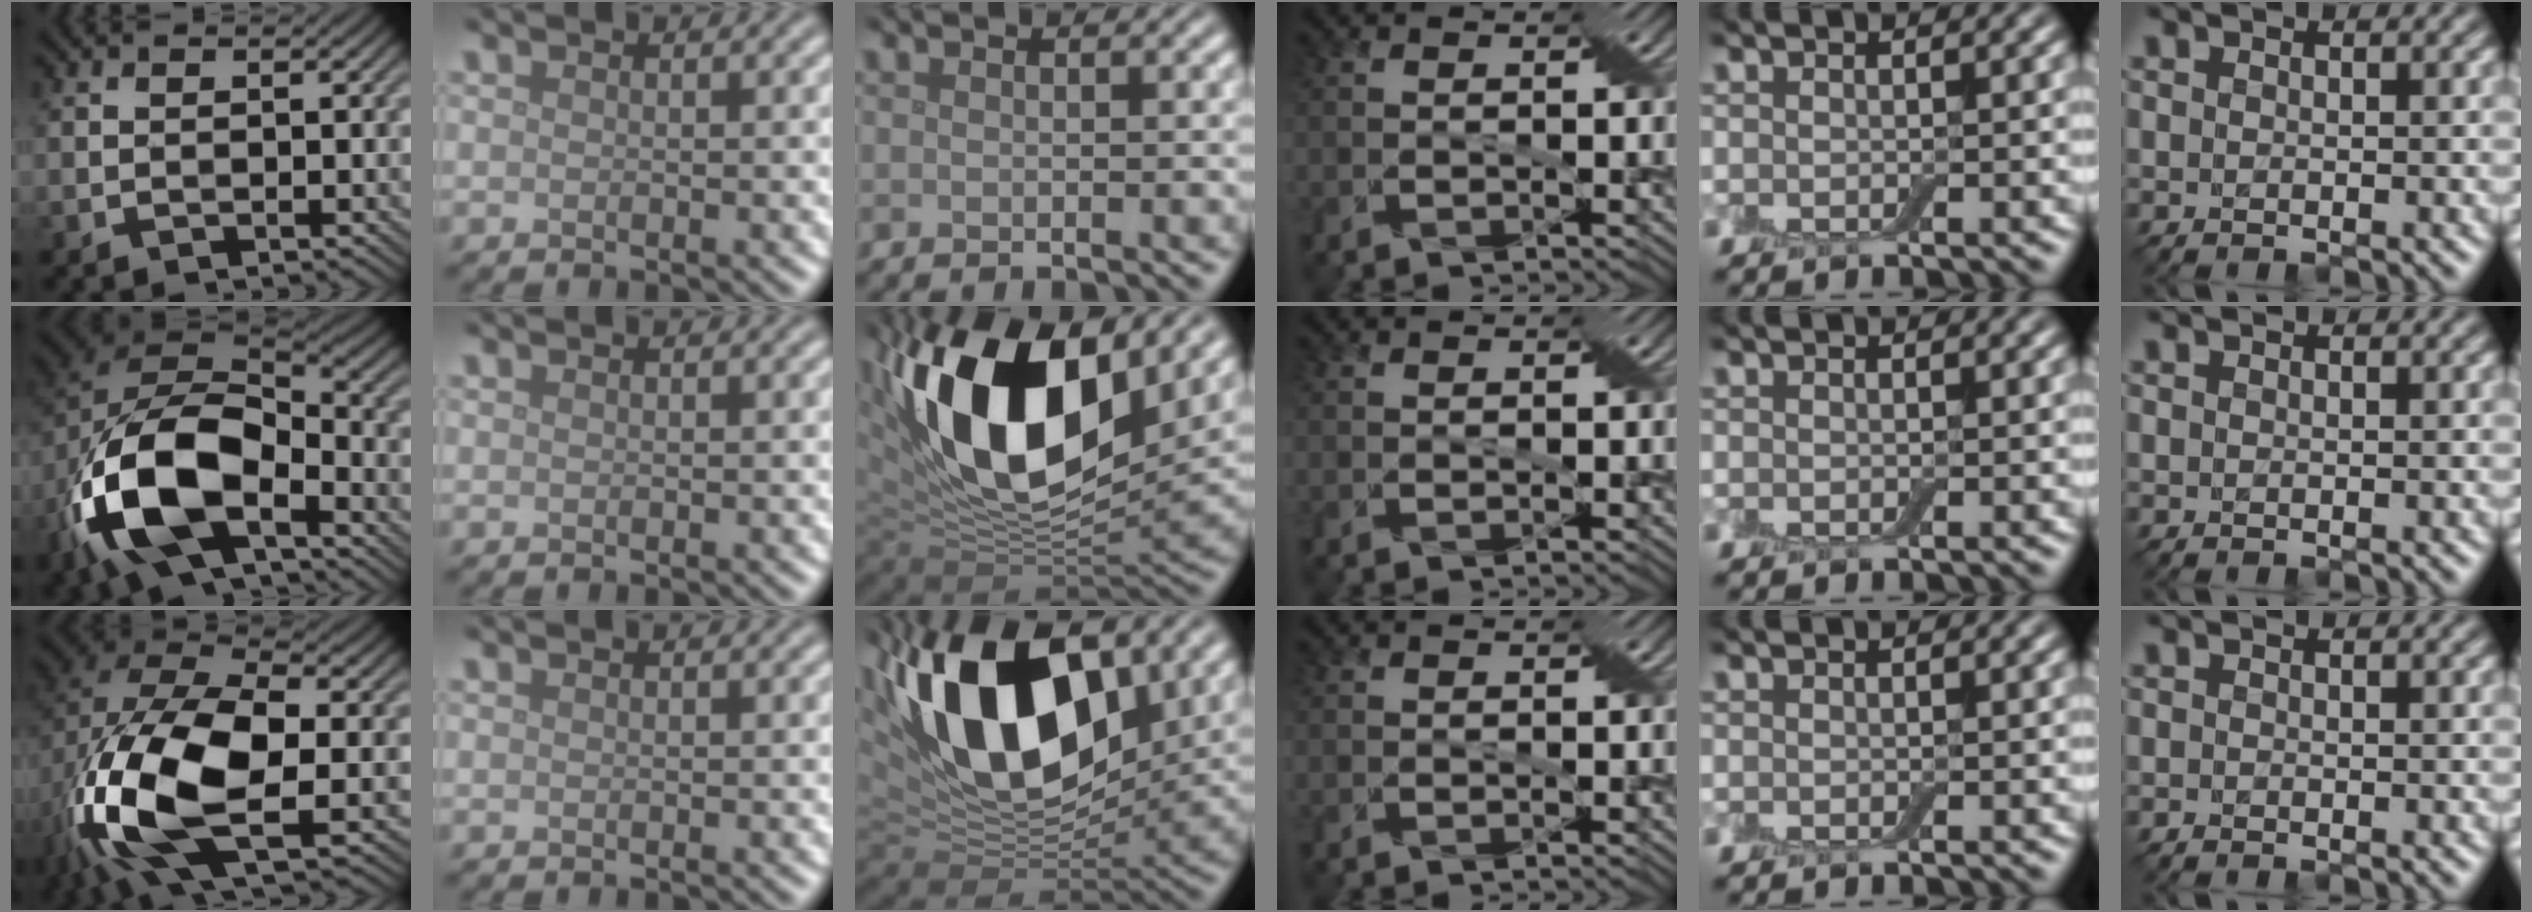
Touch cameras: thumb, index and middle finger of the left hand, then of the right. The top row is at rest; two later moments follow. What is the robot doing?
{"motion": "cut", "object": "cling film"}